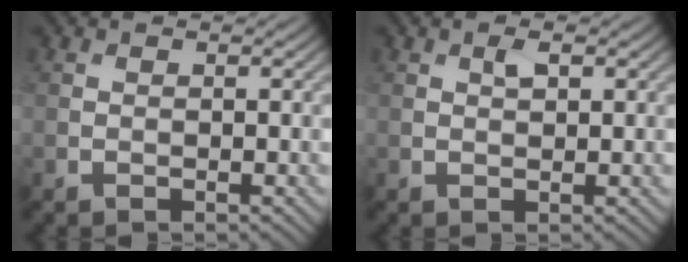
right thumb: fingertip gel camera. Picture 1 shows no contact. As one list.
[{"total": 1.4, "force": [0.7, 0.6, 1.1], "torque": [-0.021, -0.001, 0.013]}]